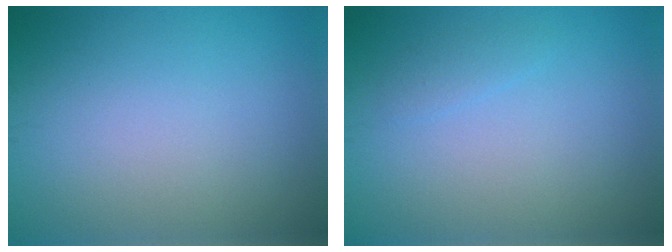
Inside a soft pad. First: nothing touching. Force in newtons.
{"total": 0.8, "press": 0.8, "slide": 0.0}